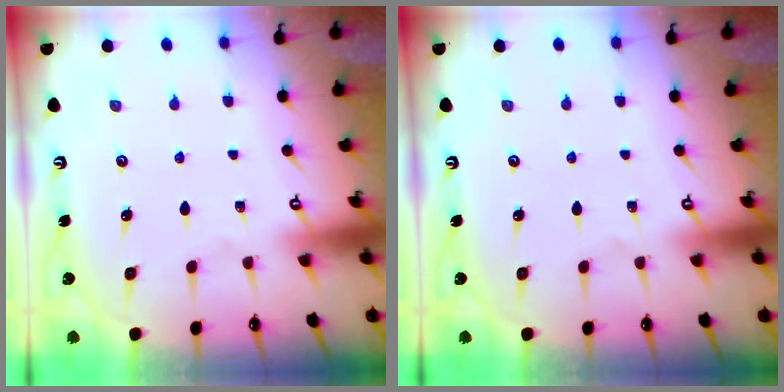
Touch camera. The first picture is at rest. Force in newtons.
{"total": 0.0}